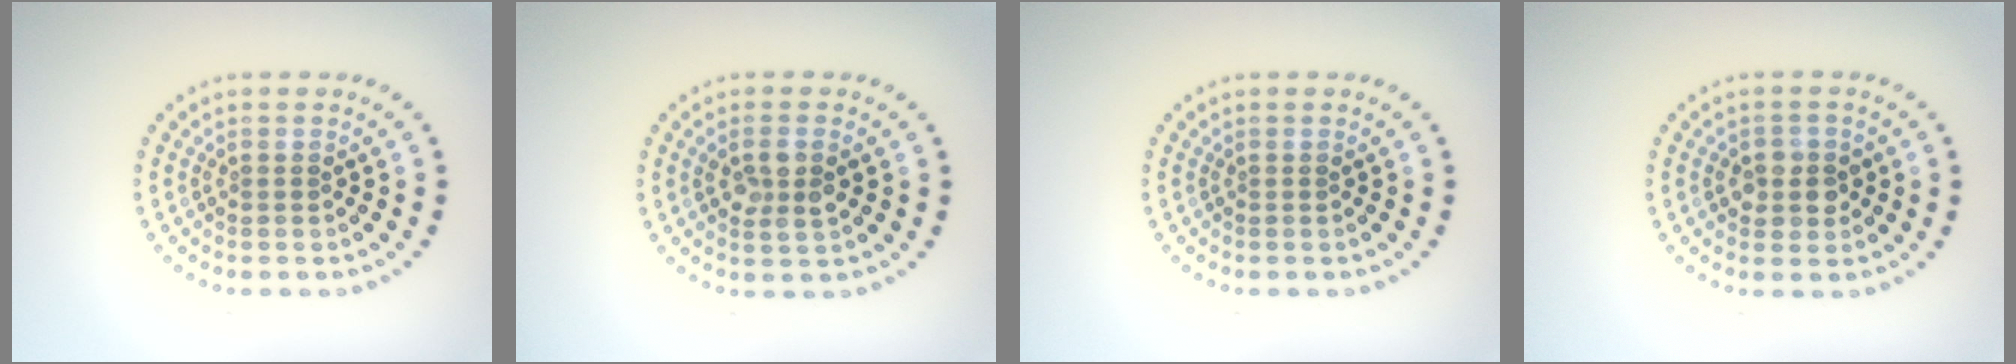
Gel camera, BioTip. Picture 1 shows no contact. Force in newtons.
{"total": 2.5, "press": 2.5, "slide": 0.6}
{"total": 0.0}
{"total": 2.7, "press": 2.5, "slide": 0.8}